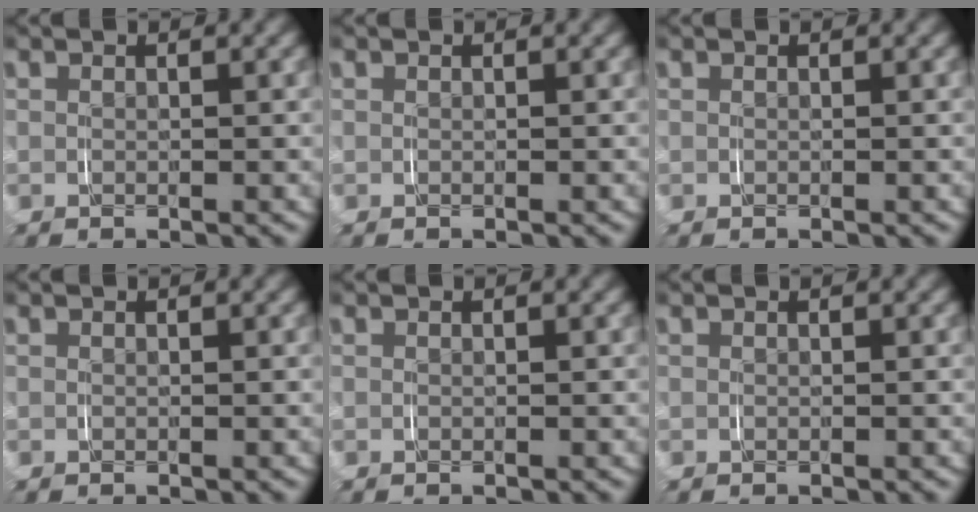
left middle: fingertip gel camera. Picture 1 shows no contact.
{"total": 0.0}
{"total": 0.0}
{"total": 0.0}
{"total": 0.0}
{"total": 0.0}